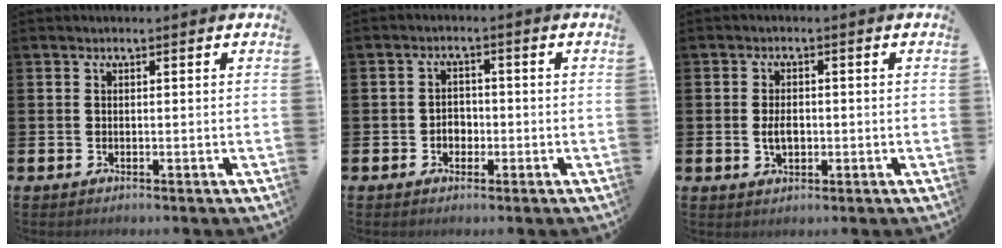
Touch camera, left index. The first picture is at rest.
{"total": 2.4, "force": [-0.8, 2.0, 1.1], "torque": [-0.013, 0.002, -0.022]}
{"total": 3.0, "force": [-0.2, 1.8, 2.4], "torque": [-0.036, 0.001, -0.006]}